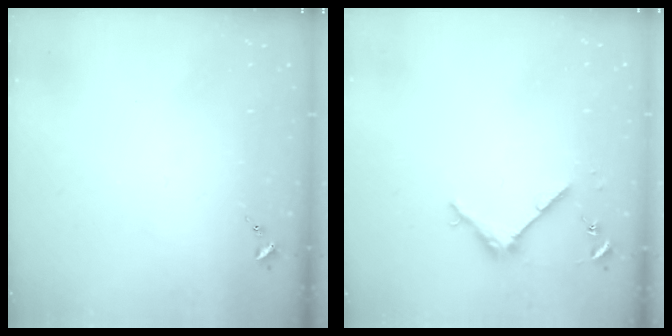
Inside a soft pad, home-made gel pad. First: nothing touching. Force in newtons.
{"total": 4.5, "press": 4.5, "slide": 0.5}